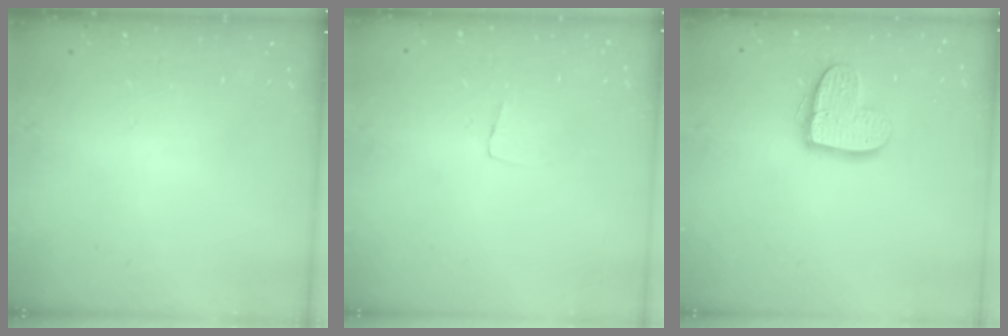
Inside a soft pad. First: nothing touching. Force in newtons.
{"total": 3.3, "press": 3.3, "slide": 0.2}
{"total": 13.1, "press": 13.1, "slide": 0.9}